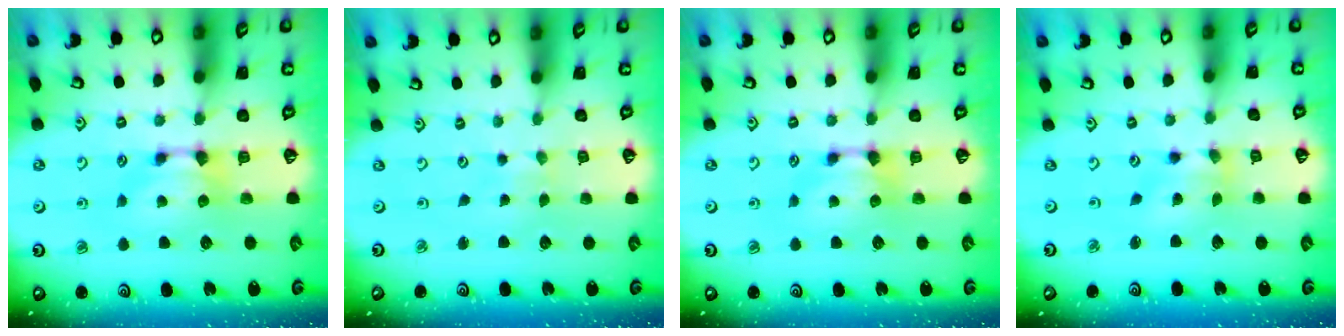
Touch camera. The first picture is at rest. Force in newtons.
{"total": 4.0, "press": 4.0, "slide": 0.1}
{"total": 0.0}
{"total": 1.4, "press": 0.8, "slide": 1.2}